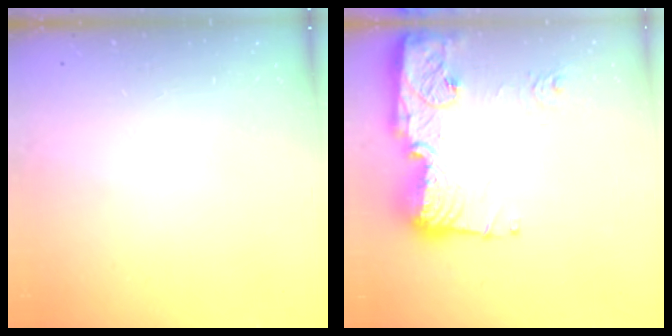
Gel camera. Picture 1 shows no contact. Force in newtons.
{"total": 18.9, "press": 18.8, "slide": 1.7}